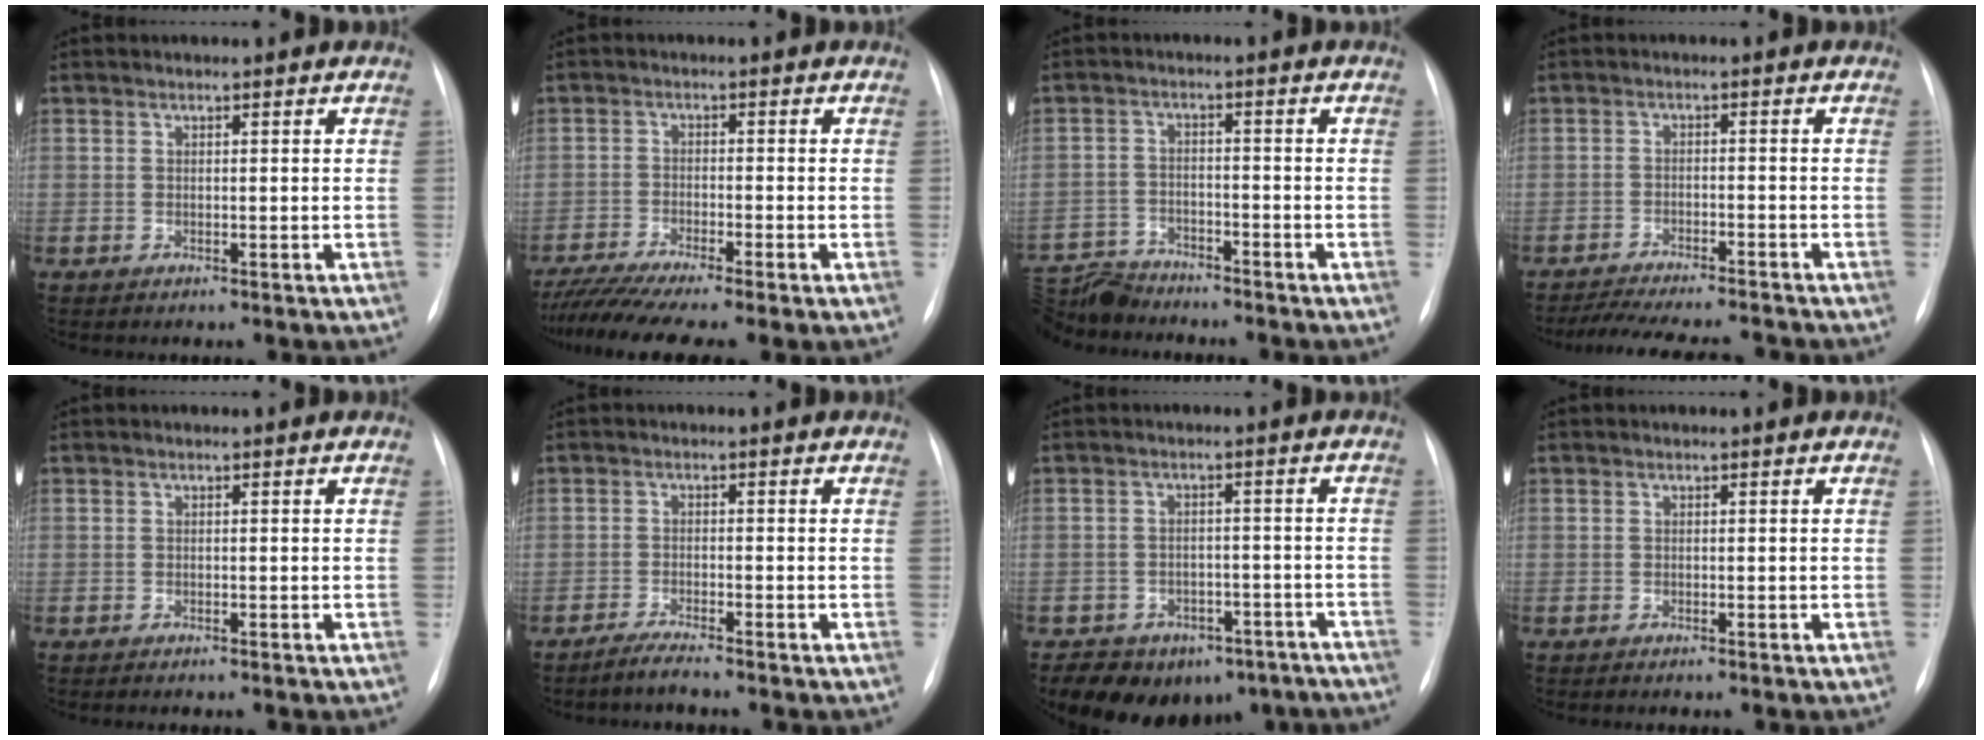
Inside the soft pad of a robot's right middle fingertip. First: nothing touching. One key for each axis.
{"total": 8.7, "fx": -7.0, "fy": -0.1, "fz": 5.1, "tx": -0.089, "ty": -0.017, "tz": -0.116}
{"total": 7.6, "fx": -7.4, "fy": 1.6, "fz": 0.7, "tx": -0.019, "ty": -0.009, "tz": -0.139}
{"total": 11.7, "fx": -10.8, "fy": 1.5, "fz": 4.2, "tx": -0.071, "ty": -0.005, "tz": -0.151}
{"total": 1.0, "fx": -0.9, "fy": 0.0, "fz": 0.5, "tx": -0.013, "ty": -0.006, "tz": -0.007}
{"total": 2.5, "fx": -2.3, "fy": -0.5, "fz": 1.0, "tx": -0.027, "ty": -0.009, "tz": -0.047}
{"total": 13.6, "fx": -10.1, "fy": 8.1, "fz": 4.3, "tx": -0.060, "ty": 0.020, "tz": -0.115}
{"total": 0.8, "fx": -0.6, "fy": -0.1, "fz": 0.5, "tx": -0.012, "ty": -0.005, "tz": -0.005}